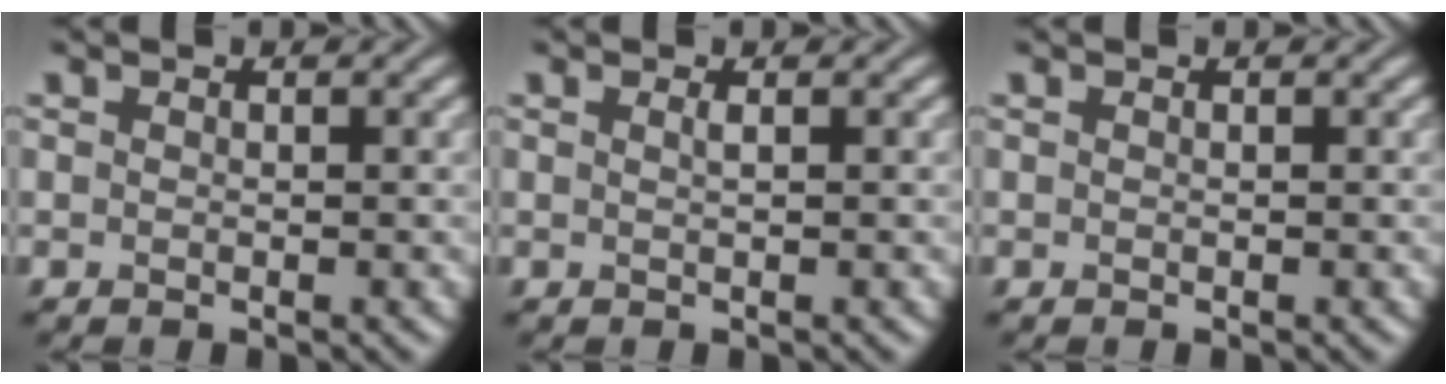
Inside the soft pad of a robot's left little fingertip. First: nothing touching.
{"total": 0.7, "force": [0.2, 0.2, 0.6], "torque": [-0.006, 0.003, 0.001]}
{"total": 0.0}